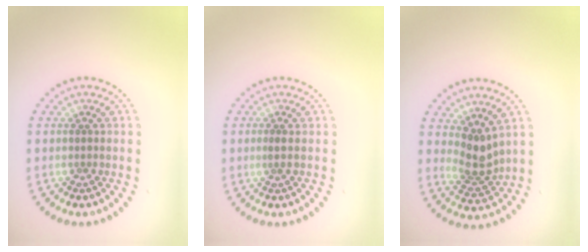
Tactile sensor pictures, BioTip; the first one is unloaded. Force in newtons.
{"total": 0.6, "press": 0.3, "slide": 0.5}
{"total": 2.9, "press": 2.2, "slide": 1.8}